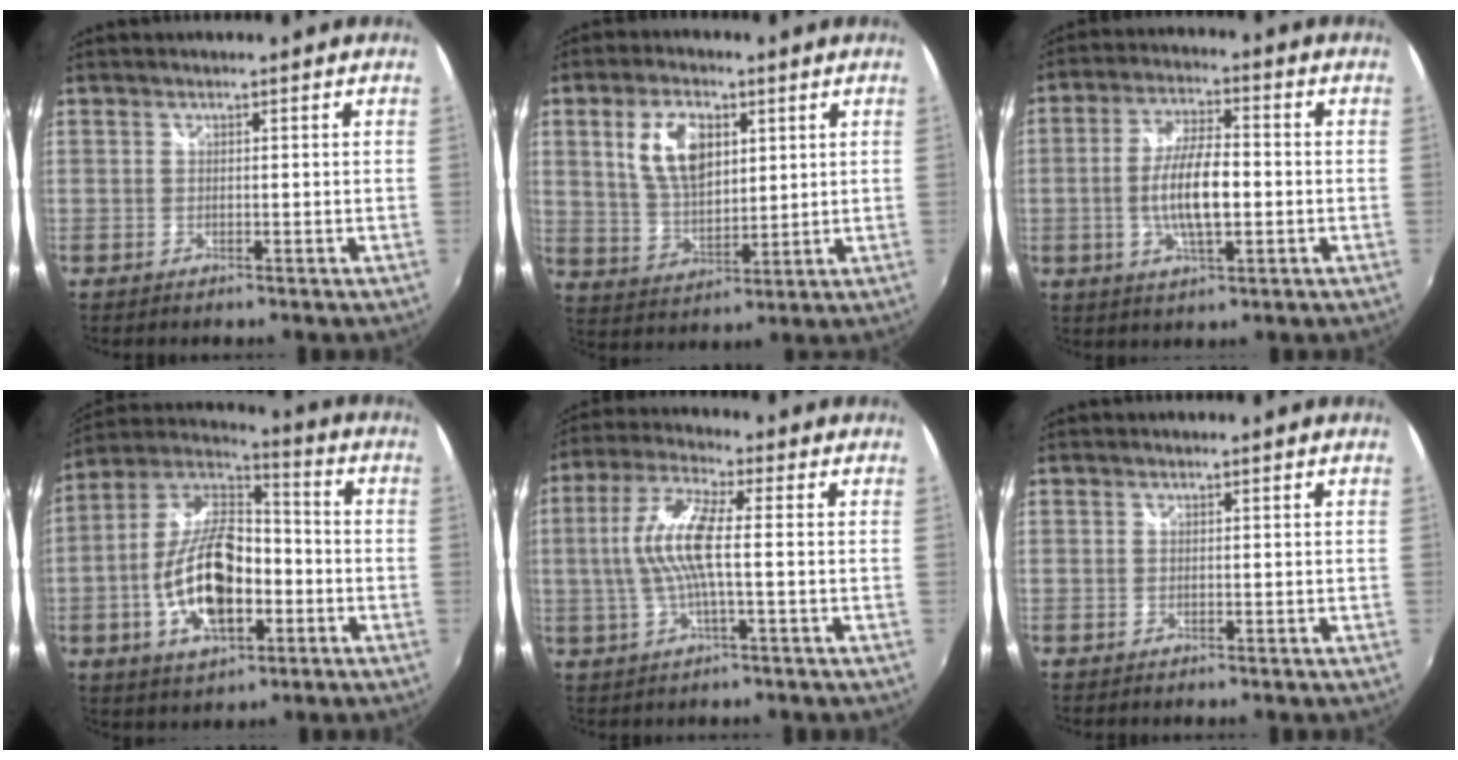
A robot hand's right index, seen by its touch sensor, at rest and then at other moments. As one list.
[{"total": 11.0, "force": [3.8, 5.9, 8.5], "torque": [-0.166, 0.008, 0.080]}, {"total": 9.9, "force": [-1.5, 3.2, 9.3], "torque": [-0.180, -0.001, -0.025]}, {"total": 18.2, "force": [-4.8, 9.3, 14.9], "torque": [-0.301, 0.004, -0.085]}, {"total": 10.1, "force": [-0.3, 1.7, 10.0], "torque": [-0.204, 0.005, -0.004]}, {"total": 0.0}]